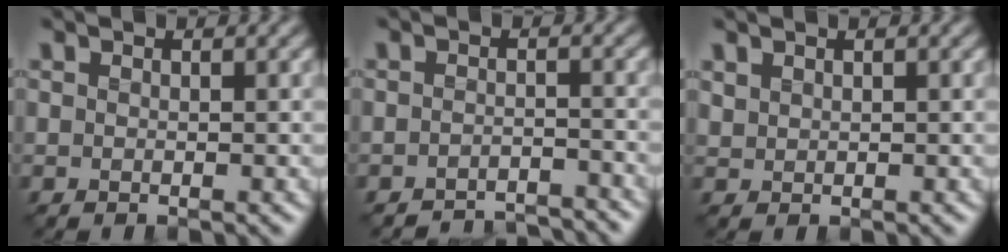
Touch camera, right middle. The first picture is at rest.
{"total": 4.1, "force": [-4.1, 0.5, 0.1], "torque": [0.004, -0.007, -0.066]}
{"total": 0.6, "force": [0.5, 0.3, 0.1], "torque": [-0.008, -0.001, 0.014]}